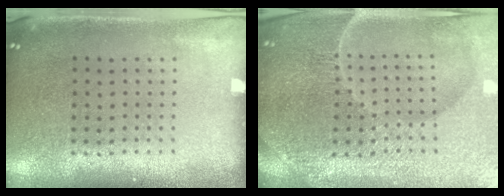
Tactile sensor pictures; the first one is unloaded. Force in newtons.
{"total": 5.9, "press": 5.4, "slide": 2.3}